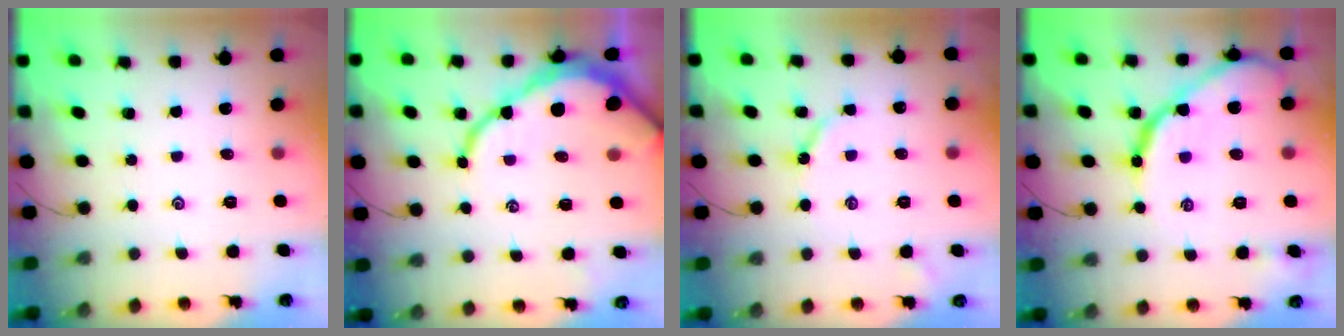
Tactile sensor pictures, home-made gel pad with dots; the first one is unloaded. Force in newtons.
{"total": 13.1, "press": 13.0, "slide": 1.2}
{"total": 4.6, "press": 4.6, "slide": 0.5}
{"total": 14.8, "press": 14.7, "slide": 1.1}